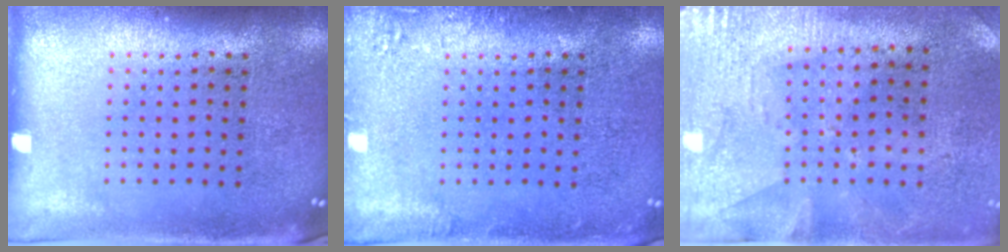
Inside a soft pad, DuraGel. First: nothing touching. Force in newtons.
{"total": 1.5, "press": 1.4, "slide": 0.3}
{"total": 2.8, "press": 2.2, "slide": 1.6}